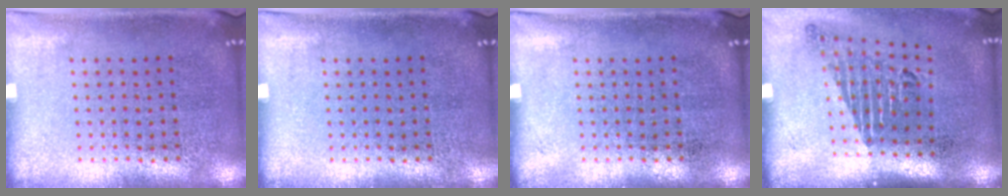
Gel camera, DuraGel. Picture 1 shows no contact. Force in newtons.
{"total": 0.0}
{"total": 0.0}
{"total": 1.7, "press": 1.2, "slide": 1.2}